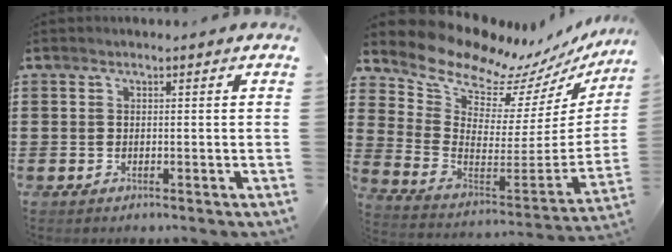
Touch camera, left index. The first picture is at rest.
{"total": 9.8, "force": [9.3, 2.8, 1.7], "torque": [-0.077, -0.086, 0.156]}